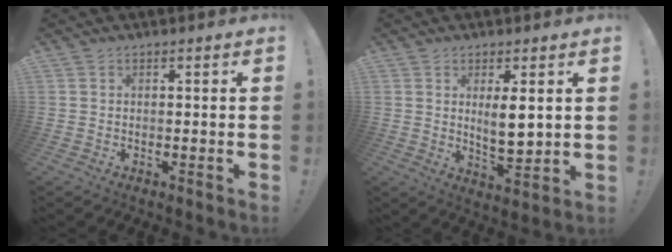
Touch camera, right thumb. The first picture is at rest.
{"total": 7.6, "force": [2.3, 2.5, 6.8], "torque": [-0.105, -0.017, 0.037]}